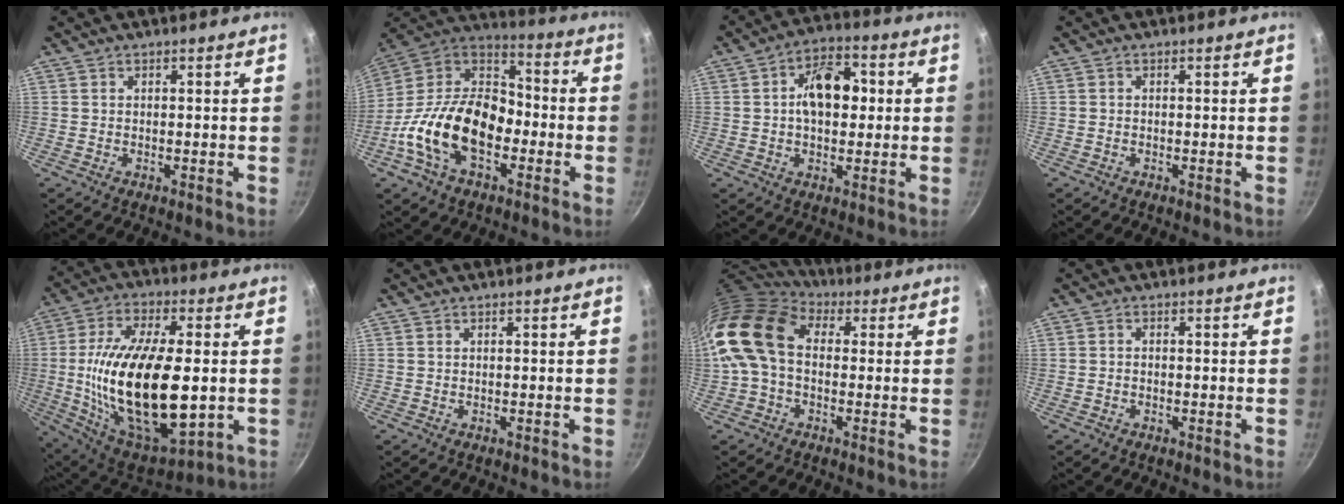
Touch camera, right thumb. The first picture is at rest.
{"total": 22.2, "force": [-6.2, 13.7, 16.3], "torque": [-0.265, 0.052, -0.133]}
{"total": 10.7, "force": [1.2, 6.8, 8.2], "torque": [-0.091, 0.016, 0.006]}
{"total": 0.0}
{"total": 27.5, "force": [-1.3, 12.6, 24.5], "torque": [-0.452, 0.000, -0.012]}
{"total": 0.0}
{"total": 14.5, "force": [1.2, 10.2, 10.3], "torque": [-0.185, 0.023, 0.002]}
{"total": 0.9, "force": [-0.6, 0.5, 0.5], "torque": [-0.011, 0.006, -0.013]}